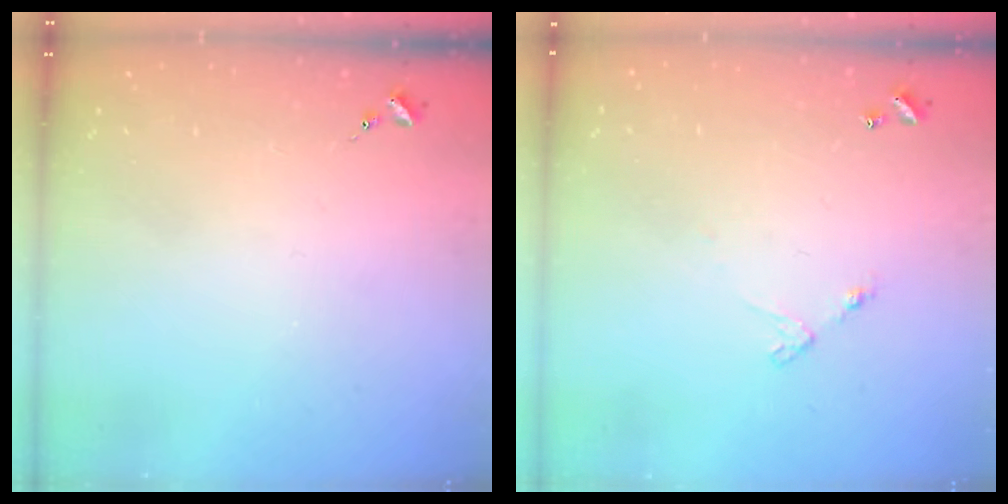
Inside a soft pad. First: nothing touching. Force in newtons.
{"total": 4.9, "press": 4.8, "slide": 0.3}